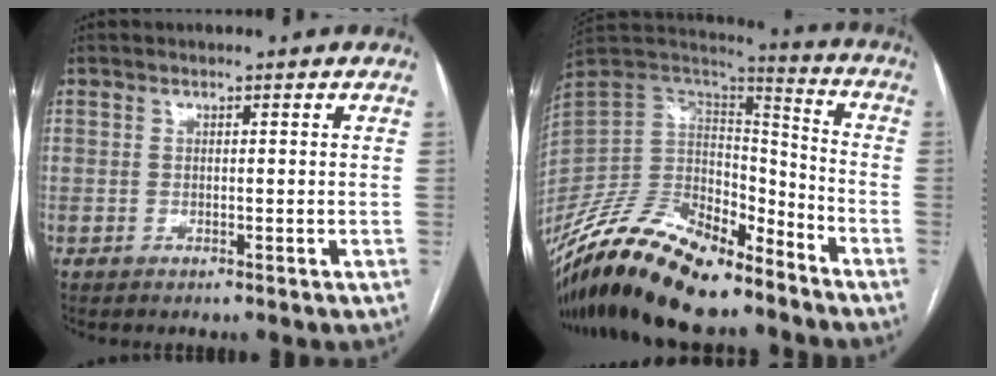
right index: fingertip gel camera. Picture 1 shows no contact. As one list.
[{"total": 22.9, "force": [-18.6, 7.3, 11.2], "torque": [-0.244, -0.002, -0.341]}]